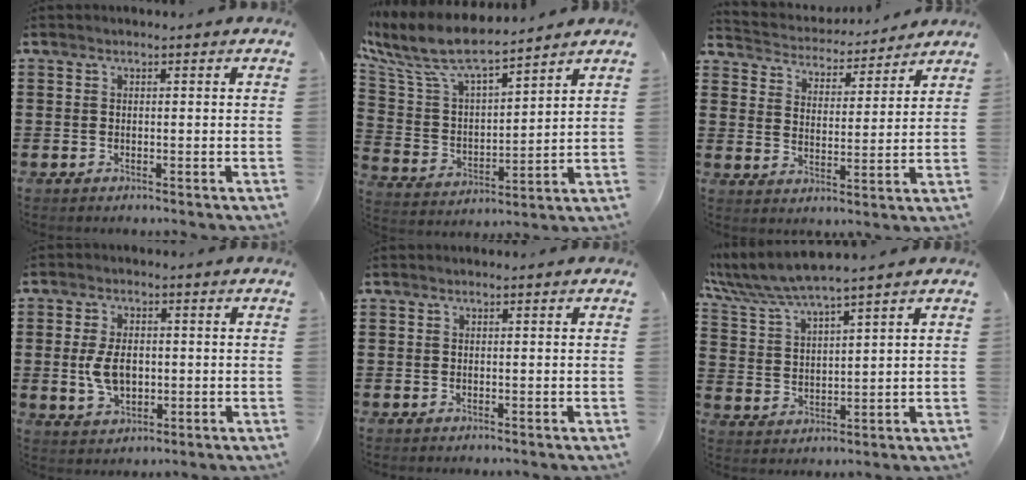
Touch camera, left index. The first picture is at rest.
{"total": 9.6, "force": [8.1, 2.1, 4.6], "torque": [-0.125, -0.043, 0.141]}
{"total": 4.1, "force": [4.0, 0.4, -0.2], "torque": [-0.024, -0.031, 0.065]}
{"total": 6.1, "force": [-0.2, 3.6, 4.9], "torque": [-0.099, 0.001, -0.008]}
{"total": 0.0}
{"total": 5.8, "force": [5.1, 0.2, 2.8], "torque": [-0.075, -0.023, 0.087]}